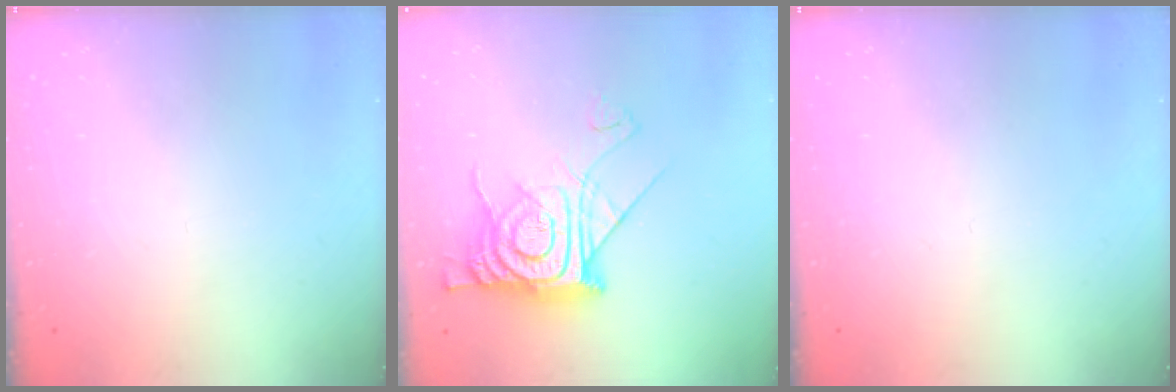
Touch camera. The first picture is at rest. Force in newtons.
{"total": 14.9, "press": 14.9, "slide": 1.4}
{"total": 0.0}